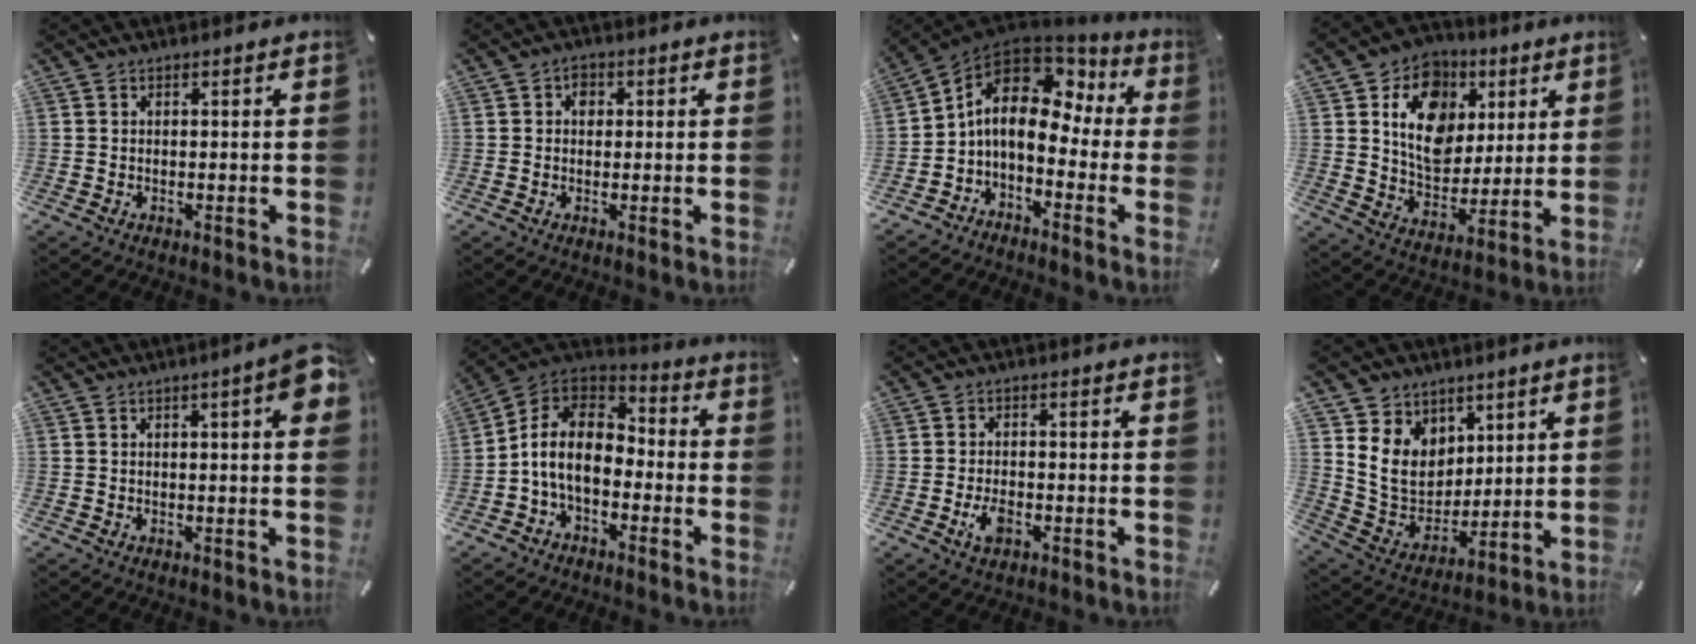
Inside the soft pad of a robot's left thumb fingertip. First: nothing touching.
{"total": 2.4, "force": [0.2, 2.0, 1.2], "torque": [-0.010, 0.001, -0.002]}
{"total": 12.3, "force": [1.8, 8.3, 9.0], "torque": [-0.163, -0.006, 0.026]}
{"total": 14.7, "force": [4.3, 12.0, 7.4], "torque": [-0.117, -0.008, 0.083]}
{"total": 6.1, "force": [1.6, 1.4, 5.7], "torque": [-0.083, 0.000, 0.023]}
{"total": 11.1, "force": [-3.7, 7.6, 7.1], "torque": [-0.165, 0.020, -0.076]}
{"total": 4.1, "force": [-1.7, 2.2, 3.0], "torque": [-0.071, 0.002, -0.033]}
{"total": 12.0, "force": [4.6, 10.2, 4.2], "torque": [-0.109, -0.030, 0.099]}